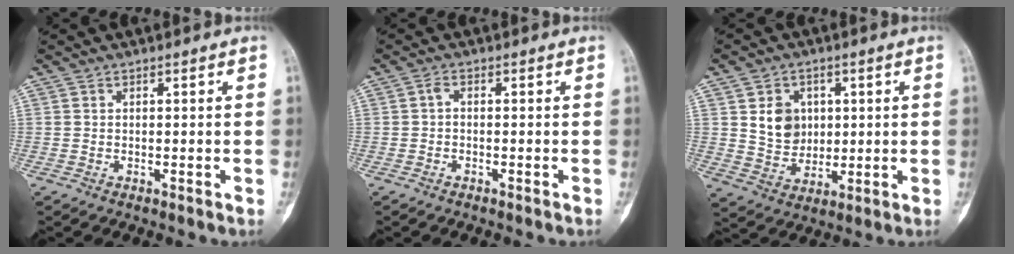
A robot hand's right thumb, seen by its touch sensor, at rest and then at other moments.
{"total": 1.1, "force": [-0.3, 0.5, 0.9], "torque": [-0.018, 0.006, -0.009]}
{"total": 8.2, "force": [2.0, 6.8, 4.2], "torque": [-0.036, -0.012, 0.043]}